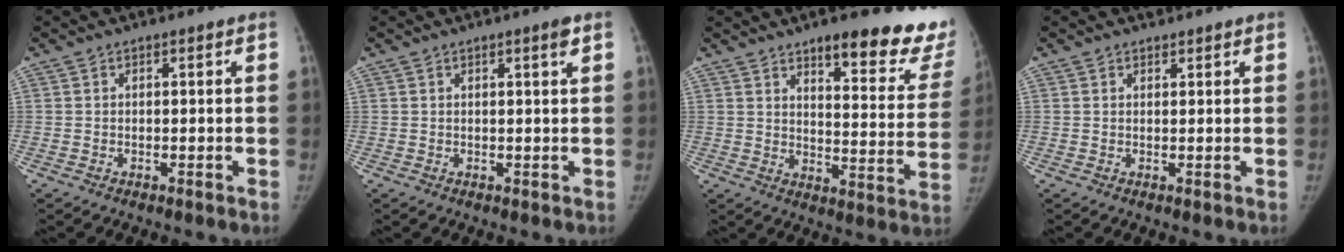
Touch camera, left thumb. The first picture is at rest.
{"total": 1.3, "force": [0.8, -0.1, 1.1], "torque": [-0.016, -0.004, 0.011]}
{"total": 19.8, "force": [15.4, 5.7, 10.9], "torque": [-0.090, -0.097, 0.185]}
{"total": 1.0, "force": [0.8, 0.6, -0.1], "torque": [0.010, -0.006, 0.008]}